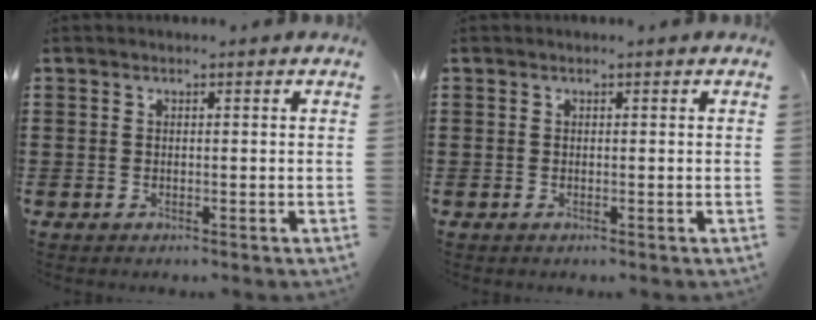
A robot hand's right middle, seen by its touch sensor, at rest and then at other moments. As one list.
[{"total": 0.0}]